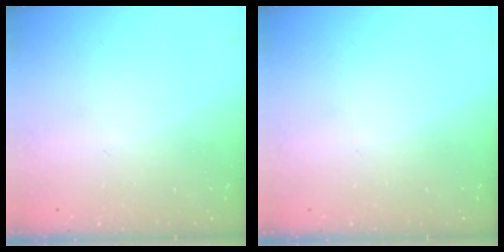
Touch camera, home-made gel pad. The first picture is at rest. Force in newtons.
{"total": 0.0}